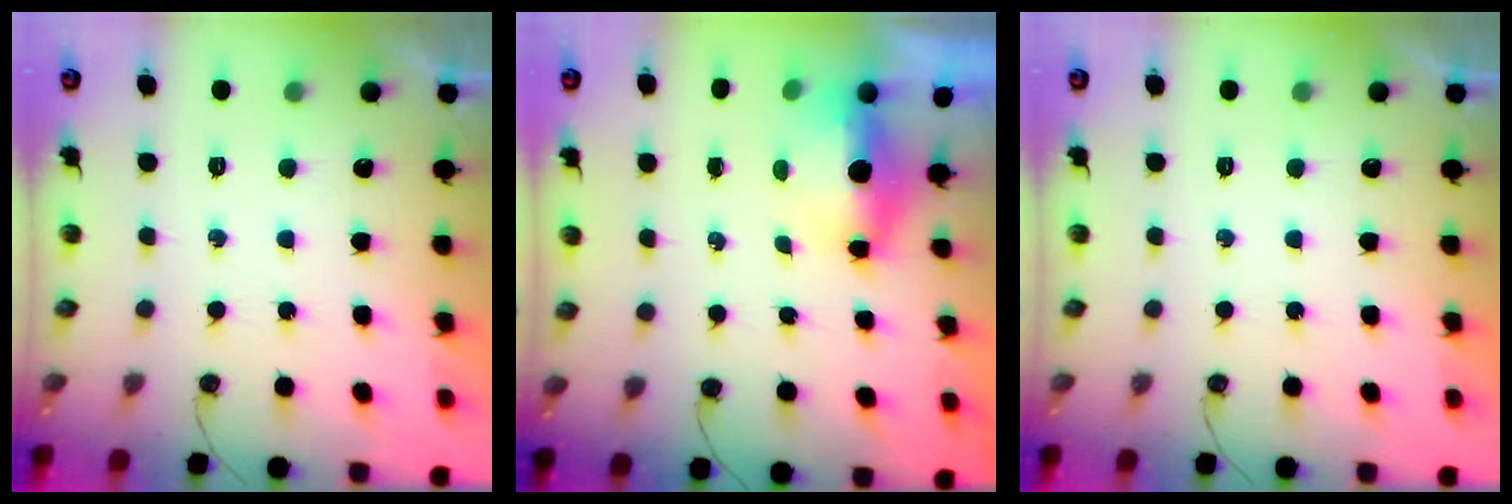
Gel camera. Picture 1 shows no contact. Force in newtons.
{"total": 14.4, "press": 7.2, "slide": 12.4}
{"total": 0.0}